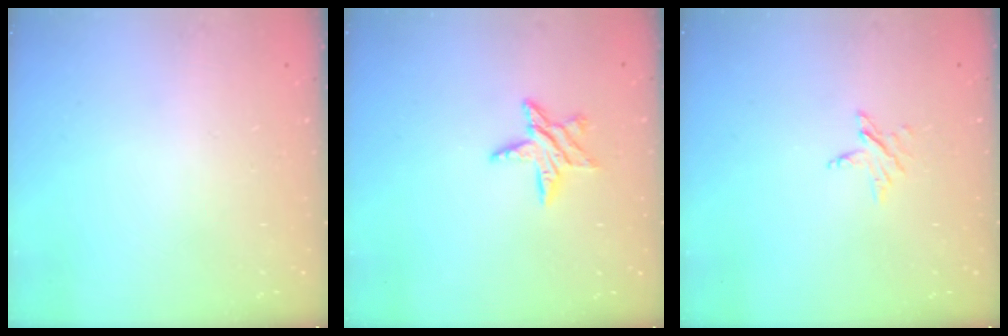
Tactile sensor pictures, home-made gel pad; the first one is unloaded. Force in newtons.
{"total": 7.9, "press": 7.9, "slide": 0.5}
{"total": 3.7, "press": 3.6, "slide": 0.4}